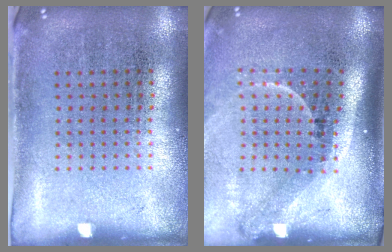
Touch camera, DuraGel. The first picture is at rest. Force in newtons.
{"total": 2.2, "press": 1.5, "slide": 1.7}